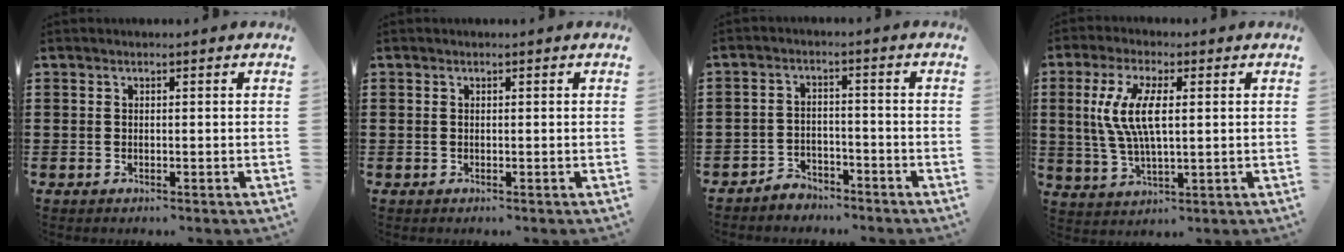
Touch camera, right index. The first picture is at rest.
{"total": 0.0}
{"total": 3.1, "force": [-3.0, 0.9, 0.0], "torque": [-0.009, 0.002, -0.062]}
{"total": 8.5, "force": [1.3, 3.0, 7.8], "torque": [-0.171, 0.003, 0.015]}